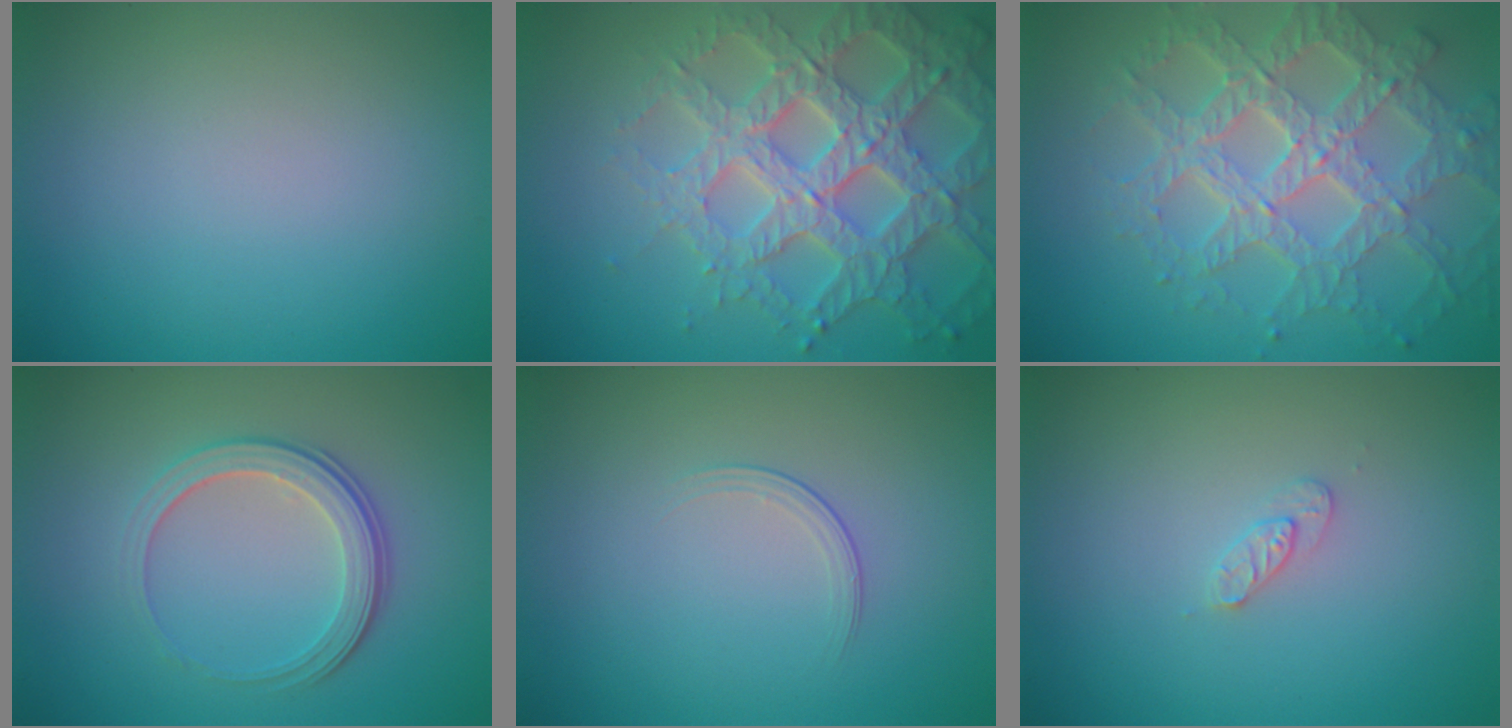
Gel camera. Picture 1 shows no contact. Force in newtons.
{"total": 7.0, "press": 6.7, "slide": 1.8}
{"total": 7.8, "press": 5.6, "slide": 5.3}
{"total": 3.4, "press": 2.7, "slide": 2.1}
{"total": 1.3, "press": 0.5, "slide": 1.2}
{"total": 1.1, "press": 1.1, "slide": 0.2}